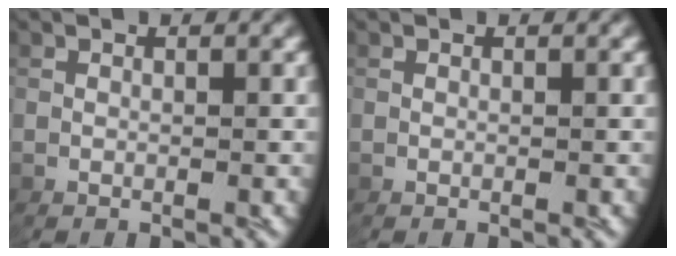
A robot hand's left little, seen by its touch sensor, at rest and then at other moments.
{"total": 0.0}